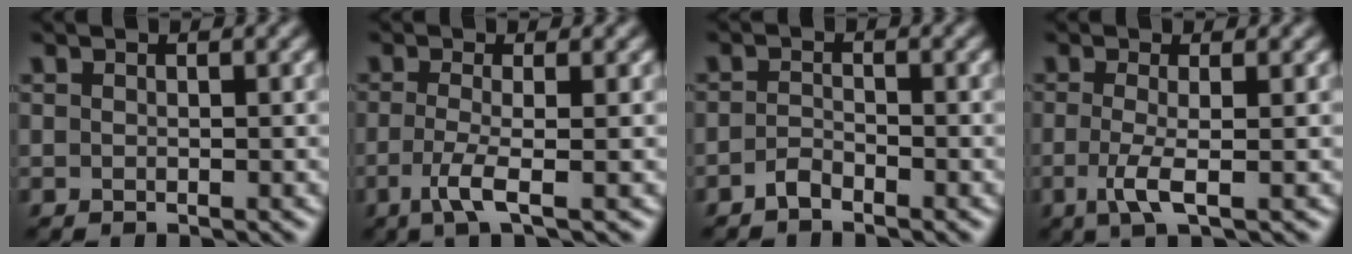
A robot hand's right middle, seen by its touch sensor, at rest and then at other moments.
{"total": 3.0, "force": [-1.0, 0.6, 2.8], "torque": [-0.058, -0.006, -0.028]}
{"total": 1.2, "force": [-1.0, 0.4, 0.6], "torque": [-0.013, 0.003, -0.023]}
{"total": 2.8, "force": [-0.7, 0.6, 2.7], "torque": [-0.060, -0.009, -0.017]}